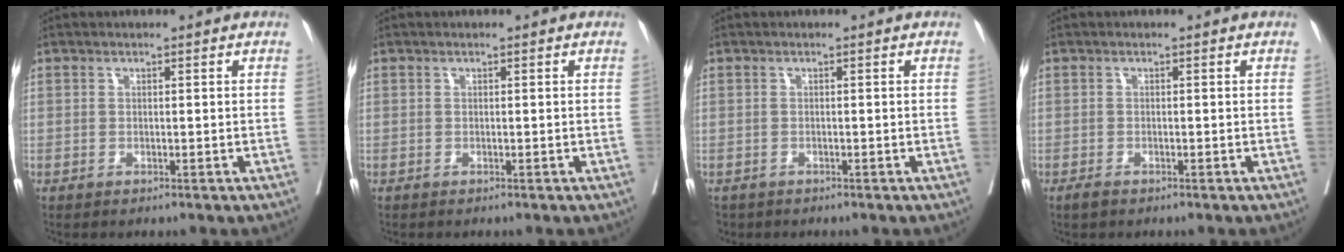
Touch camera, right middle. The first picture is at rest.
{"total": 0.0}
{"total": 2.5, "force": [-2.0, 1.5, 0.4], "torque": [-0.011, -0.003, -0.034]}
{"total": 1.1, "force": [-0.8, 0.4, 0.5], "torque": [-0.014, -0.002, -0.013]}